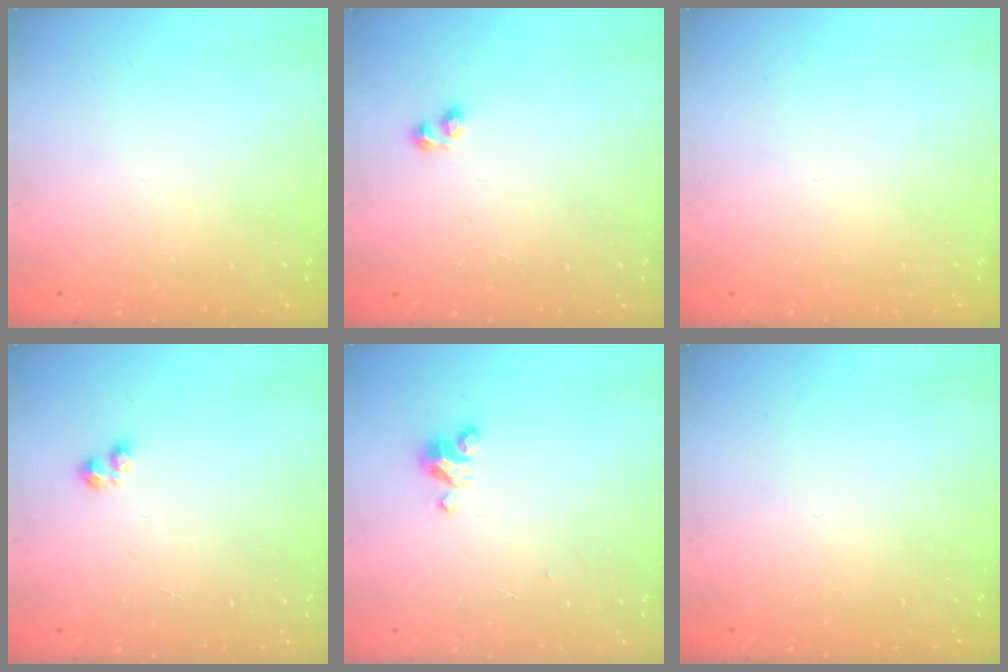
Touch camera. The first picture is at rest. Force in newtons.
{"total": 2.4, "press": 2.1, "slide": 1.1}
{"total": 0.0}
{"total": 2.0, "press": 2.0, "slide": 0.2}
{"total": 3.5, "press": 3.5, "slide": 0.3}
{"total": 0.0}